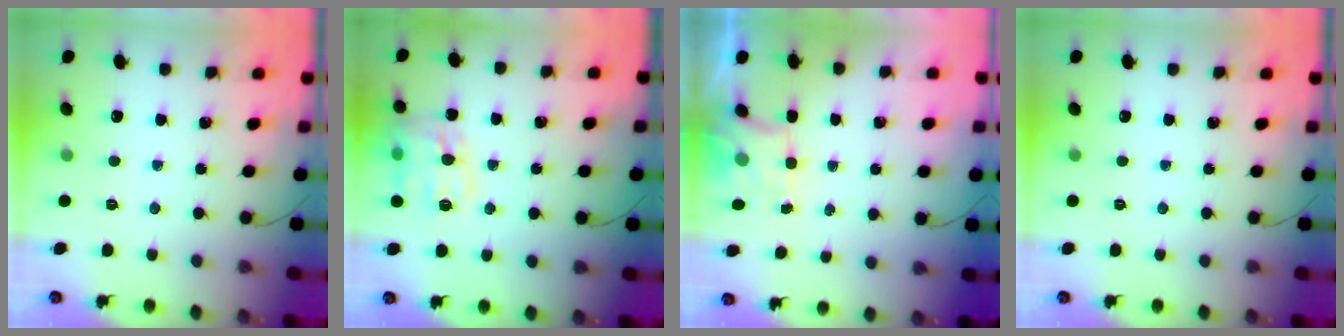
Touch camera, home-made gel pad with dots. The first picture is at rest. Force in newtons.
{"total": 13.0, "press": 12.9, "slide": 1.2}
{"total": 2.0, "press": 1.9, "slide": 0.5}
{"total": 0.0}